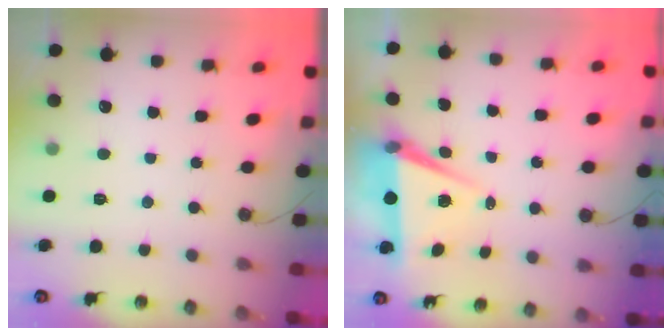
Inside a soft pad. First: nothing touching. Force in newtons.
{"total": 7.8, "press": 6.4, "slide": 4.5}